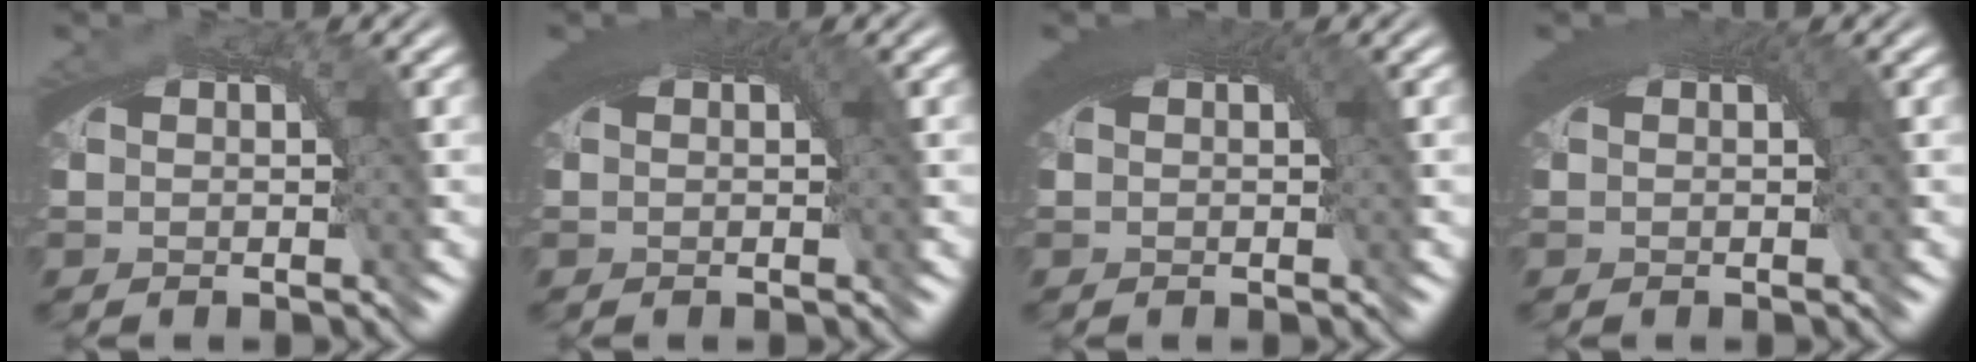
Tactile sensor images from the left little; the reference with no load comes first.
{"total": 3.1, "force": [0.8, 1.6, 2.5], "torque": [-0.041, -0.007, 0.015]}
{"total": 3.5, "force": [0.9, 1.8, 2.8], "torque": [-0.044, -0.007, 0.015]}
{"total": 3.0, "force": [0.8, 1.6, 2.4], "torque": [-0.039, -0.006, 0.014]}